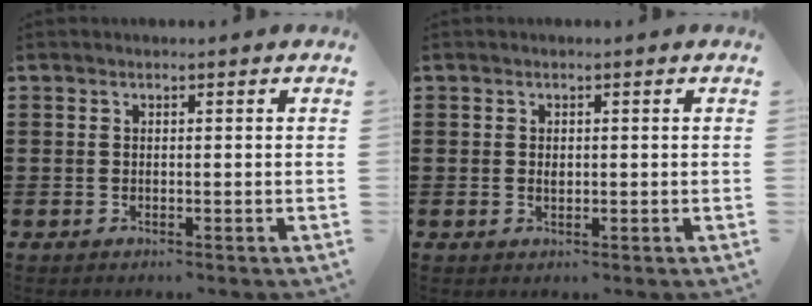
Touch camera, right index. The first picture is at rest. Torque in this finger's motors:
{"motor_torque": [2.14, 0.00, 0.01, 0.02]}